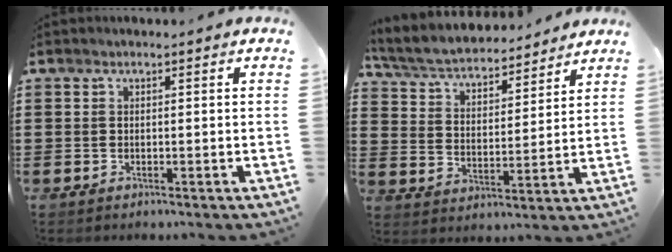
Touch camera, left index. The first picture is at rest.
{"total": 5.0, "force": [4.7, 0.8, 1.4], "torque": [-0.052, -0.031, 0.077]}